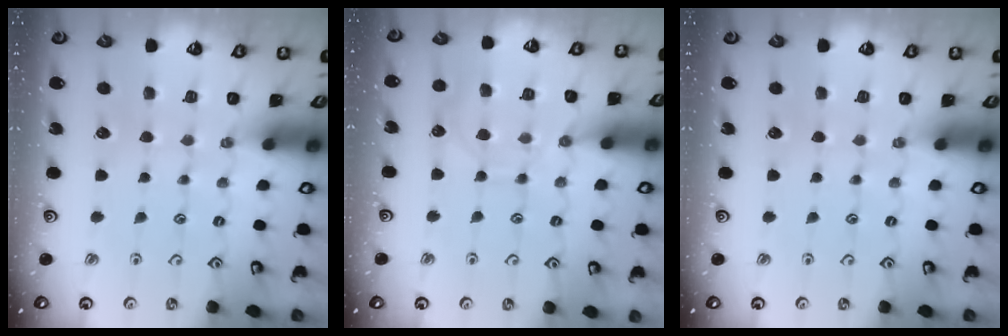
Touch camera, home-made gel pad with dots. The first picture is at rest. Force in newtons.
{"total": 8.7, "press": 8.6, "slide": 0.7}
{"total": 0.0}